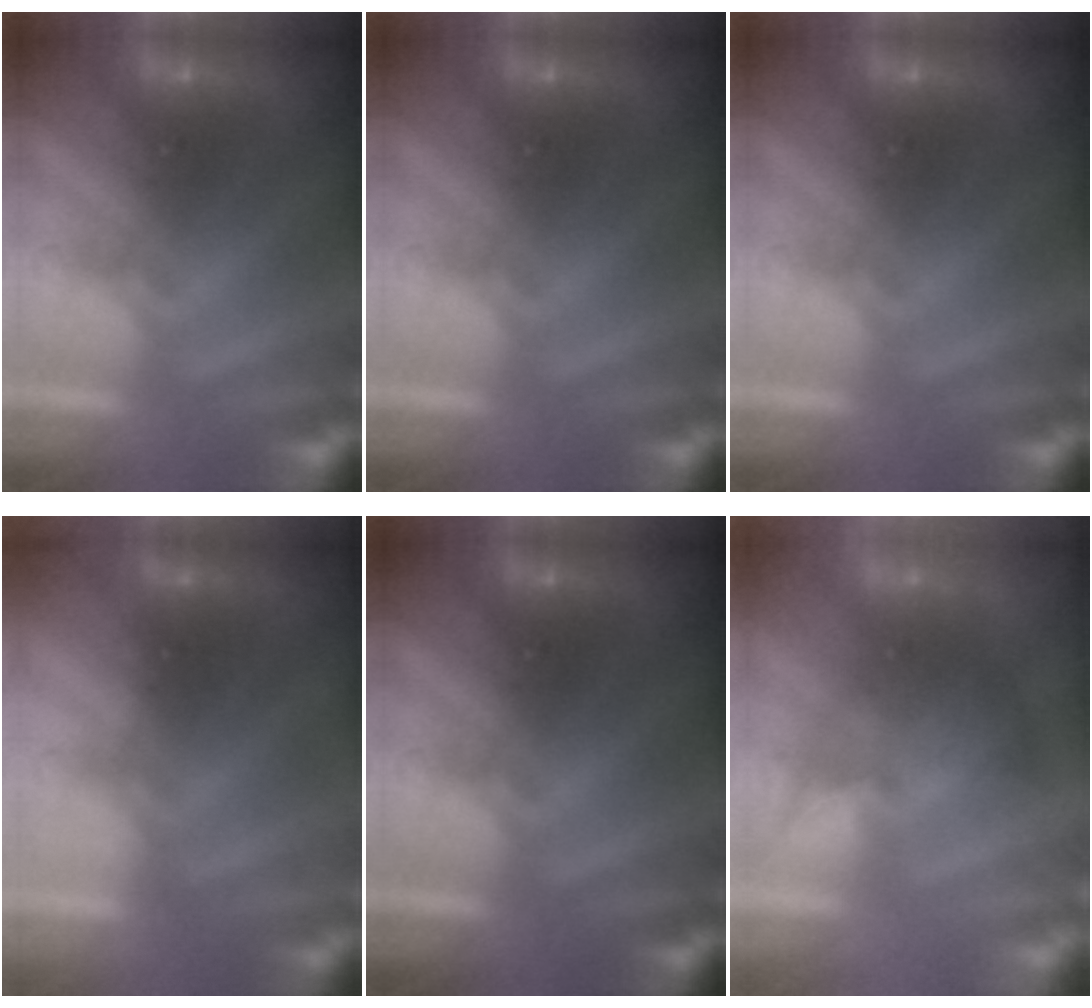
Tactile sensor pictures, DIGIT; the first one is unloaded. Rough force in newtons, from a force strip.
{"total": 0.0}
{"total": 0.0}
{"total": 2.4}
{"total": 0.0}
{"total": 2.1}